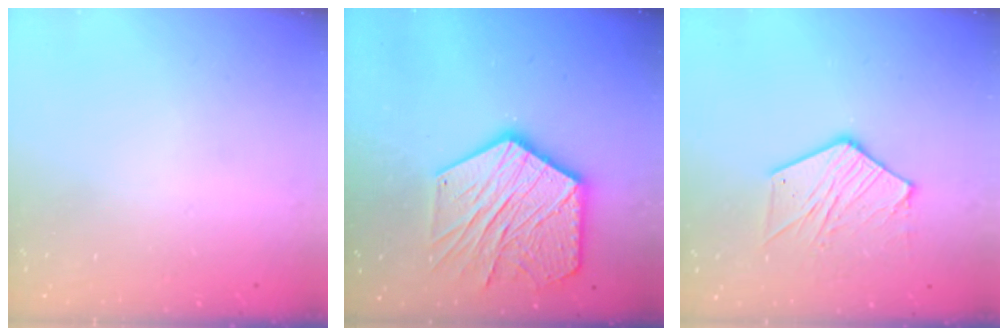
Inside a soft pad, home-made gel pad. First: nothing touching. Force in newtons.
{"total": 22.6, "press": 22.5, "slide": 2.0}
{"total": 11.5, "press": 11.5, "slide": 1.1}